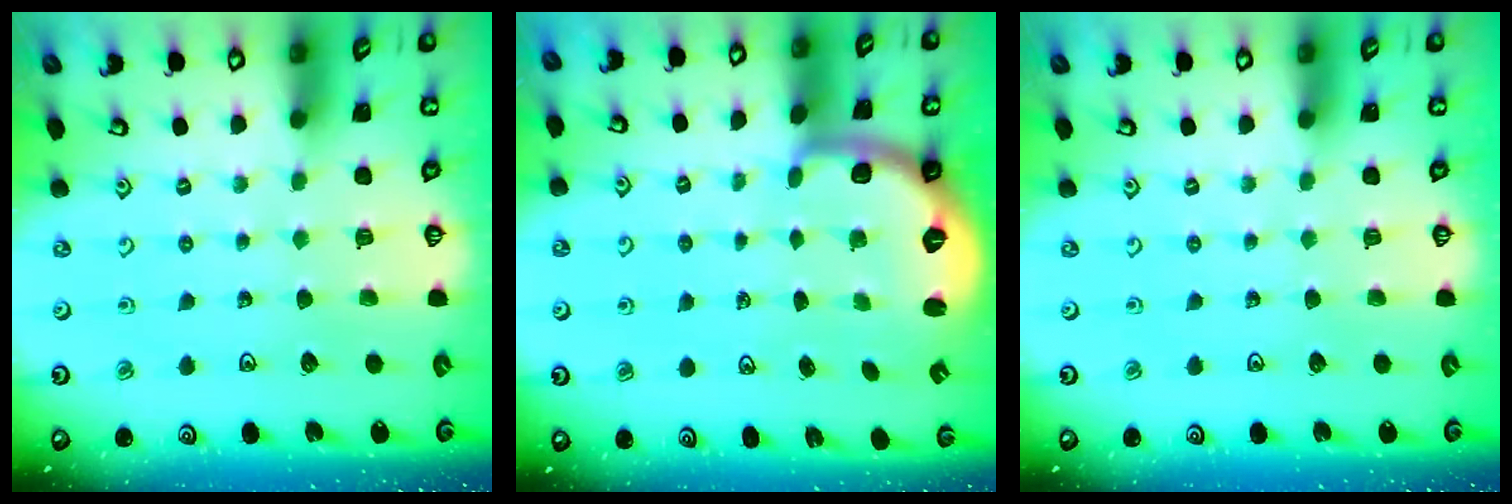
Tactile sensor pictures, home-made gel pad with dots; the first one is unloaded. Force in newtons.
{"total": 2.0, "press": 1.5, "slide": 1.3}
{"total": 0.0}